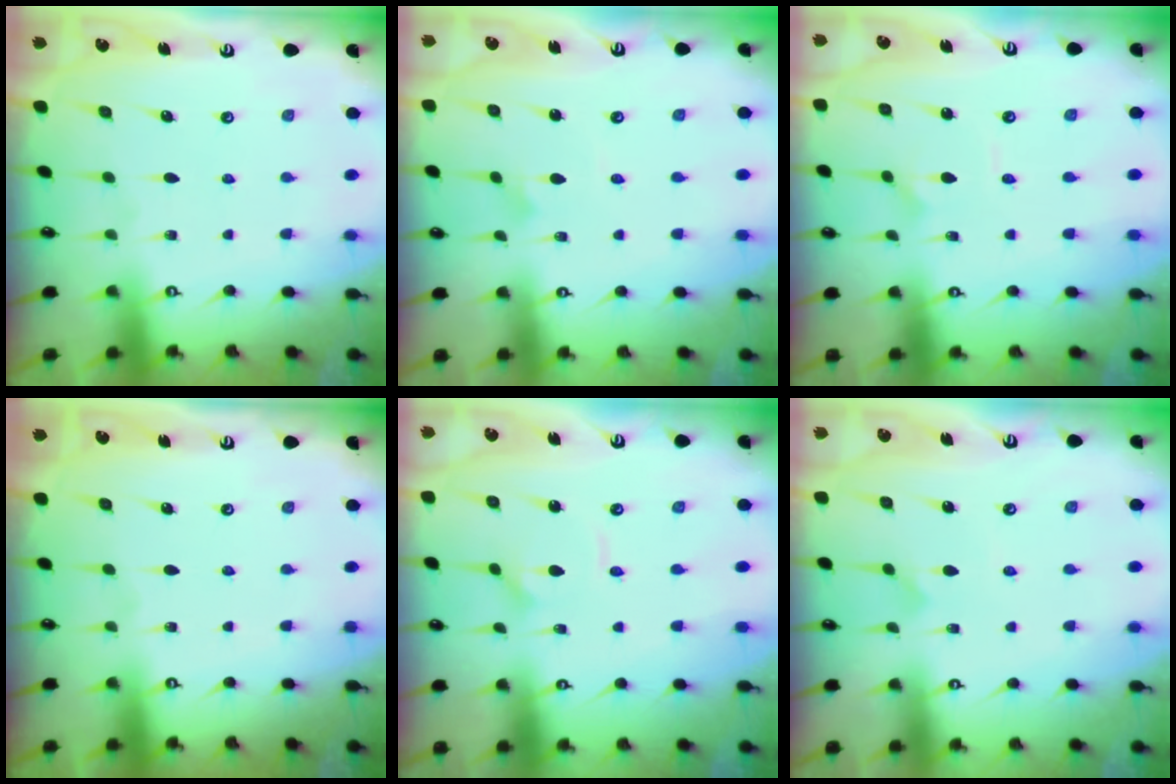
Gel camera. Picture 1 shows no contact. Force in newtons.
{"total": 2.0, "press": 2.0, "slide": 0.1}
{"total": 2.5, "press": 2.4, "slide": 0.4}
{"total": 0.0}
{"total": 2.3, "press": 2.2, "slide": 0.7}
{"total": 2.7, "press": 2.7, "slide": 0.3}